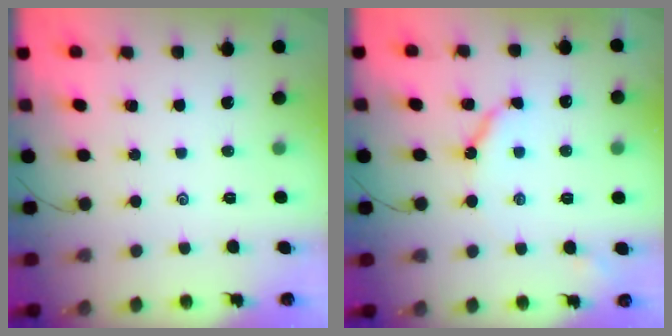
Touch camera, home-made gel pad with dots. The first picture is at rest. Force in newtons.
{"total": 6.2, "press": 6.2, "slide": 0.7}